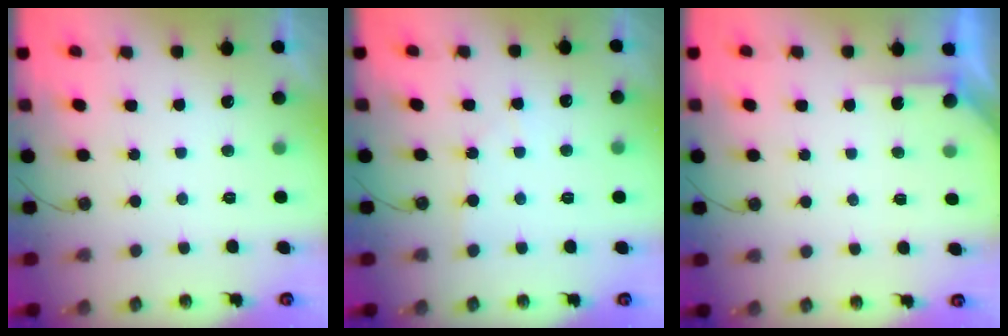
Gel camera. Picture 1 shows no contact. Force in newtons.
{"total": 3.0, "press": 2.9, "slide": 0.4}
{"total": 2.8, "press": 2.8, "slide": 0.2}